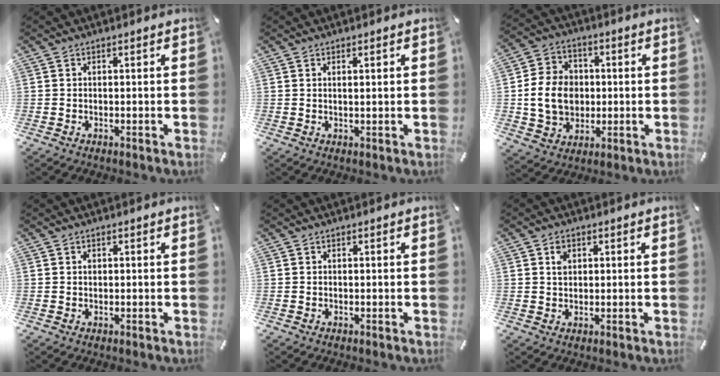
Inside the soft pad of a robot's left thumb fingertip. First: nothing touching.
{"total": 1.3, "force": [0.4, 0.1, 1.2], "torque": [-0.023, -0.002, 0.007]}
{"total": 11.8, "force": [-0.3, 10.2, 6.0], "torque": [-0.125, 0.017, -0.002]}
{"total": 0.8, "force": [0.2, 0.6, 0.5], "torque": [-0.011, 0.001, 0.003]}
{"total": 0.0}
{"total": 2.6, "force": [0.8, 2.0, 1.4], "torque": [-0.016, 0.000, 0.010]}